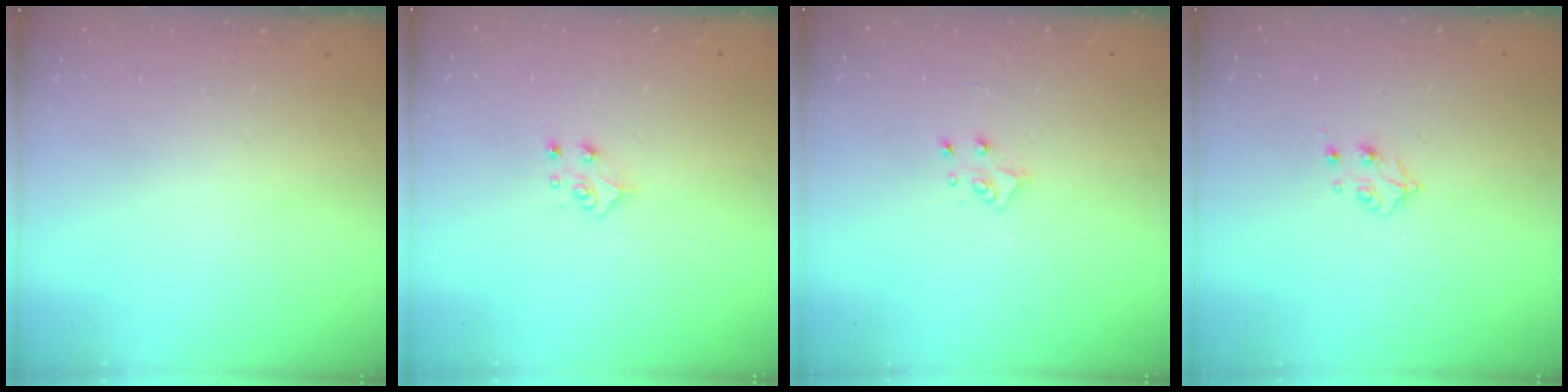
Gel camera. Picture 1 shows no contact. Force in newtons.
{"total": 5.5, "press": 5.5, "slide": 0.6}
{"total": 4.6, "press": 4.6, "slide": 0.5}
{"total": 4.3, "press": 4.3, "slide": 0.6}